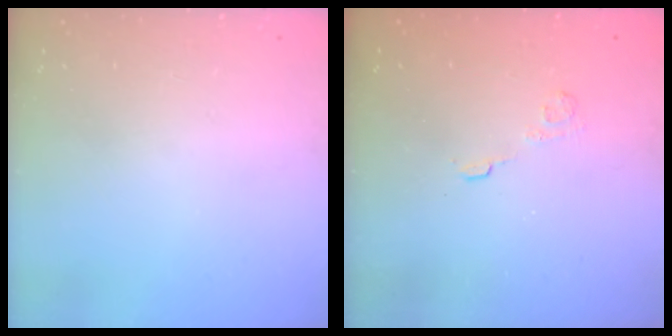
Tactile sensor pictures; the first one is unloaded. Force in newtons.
{"total": 2.7, "press": 2.3, "slide": 1.4}